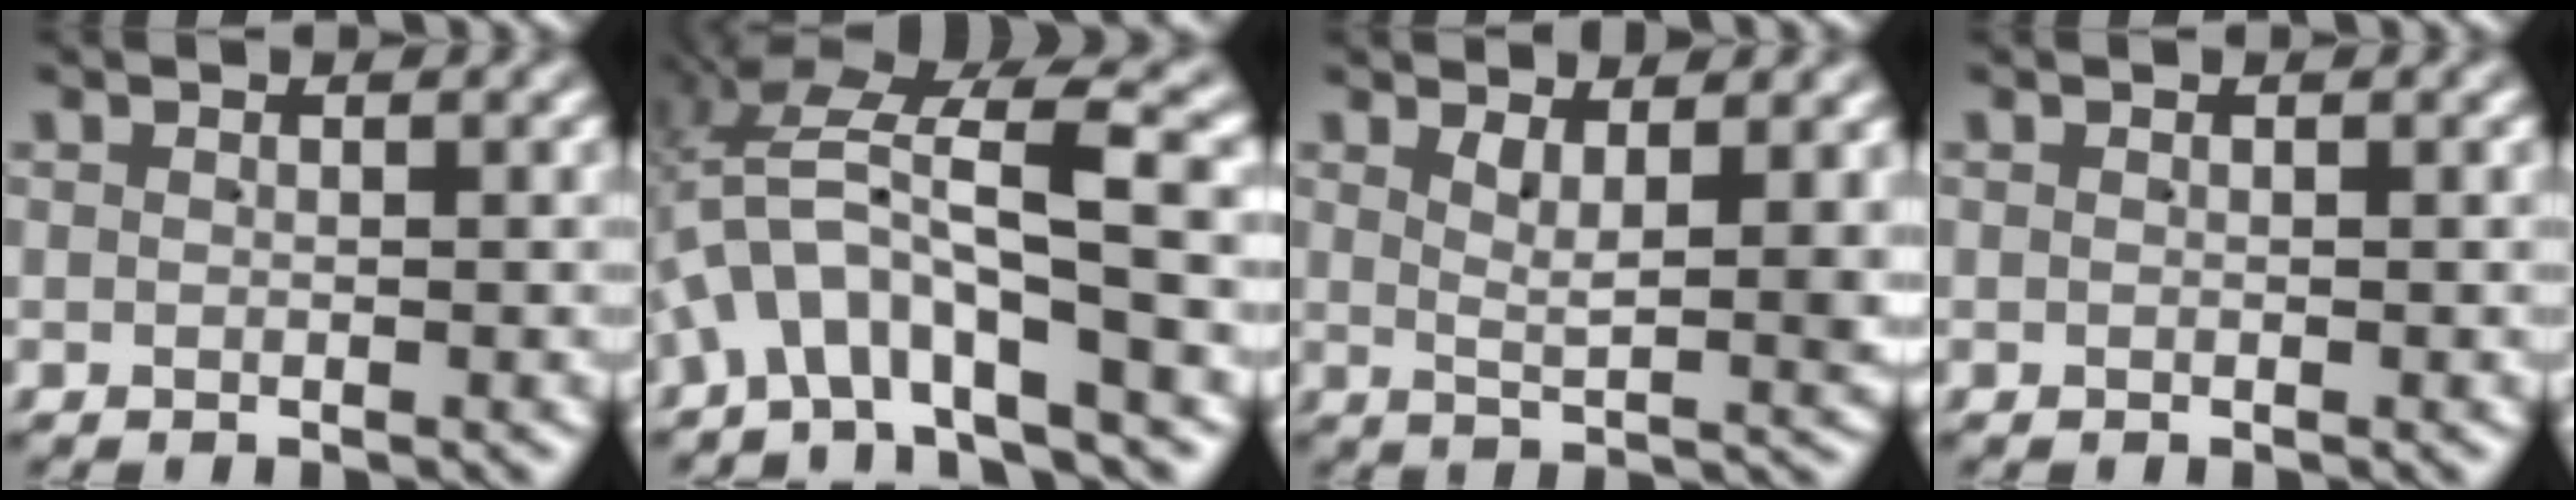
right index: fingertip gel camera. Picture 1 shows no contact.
{"total": 6.3, "force": [1.2, 2.8, 5.5], "torque": [-0.115, 0.008, 0.024]}
{"total": 3.2, "force": [1.7, 0.2, 2.7], "torque": [-0.039, -0.008, 0.031]}
{"total": 0.0}